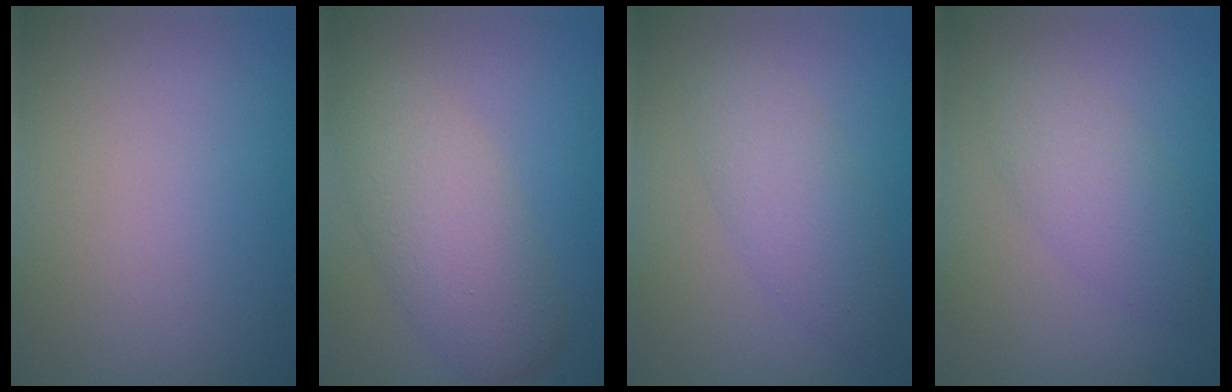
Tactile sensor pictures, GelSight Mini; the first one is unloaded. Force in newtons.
{"total": 5.1, "press": 5.1, "slide": 0.2}
{"total": 2.3, "press": 2.3, "slide": 0.2}
{"total": 3.0, "press": 3.0, "slide": 0.0}